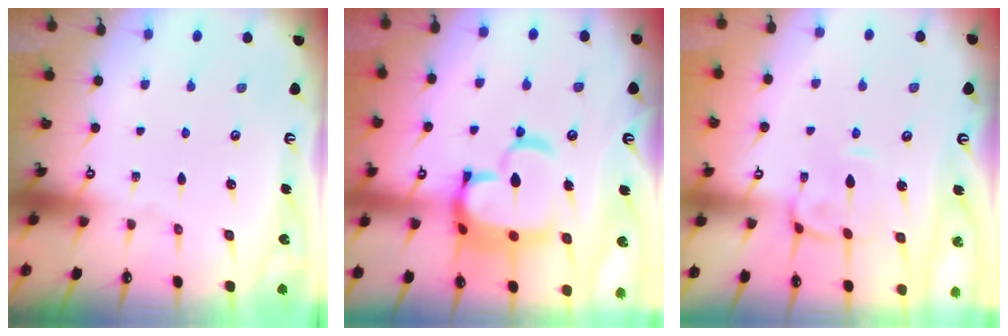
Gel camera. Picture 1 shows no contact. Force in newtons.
{"total": 14.5, "press": 14.4, "slide": 1.5}
{"total": 2.4, "press": 2.2, "slide": 1.1}